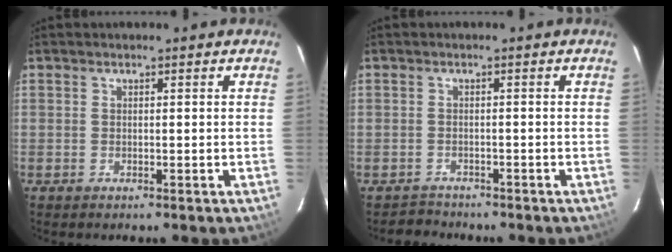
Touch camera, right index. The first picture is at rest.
{"total": 2.7, "force": [-2.1, 1.6, -0.6], "torque": [0.006, 0.015, -0.035]}